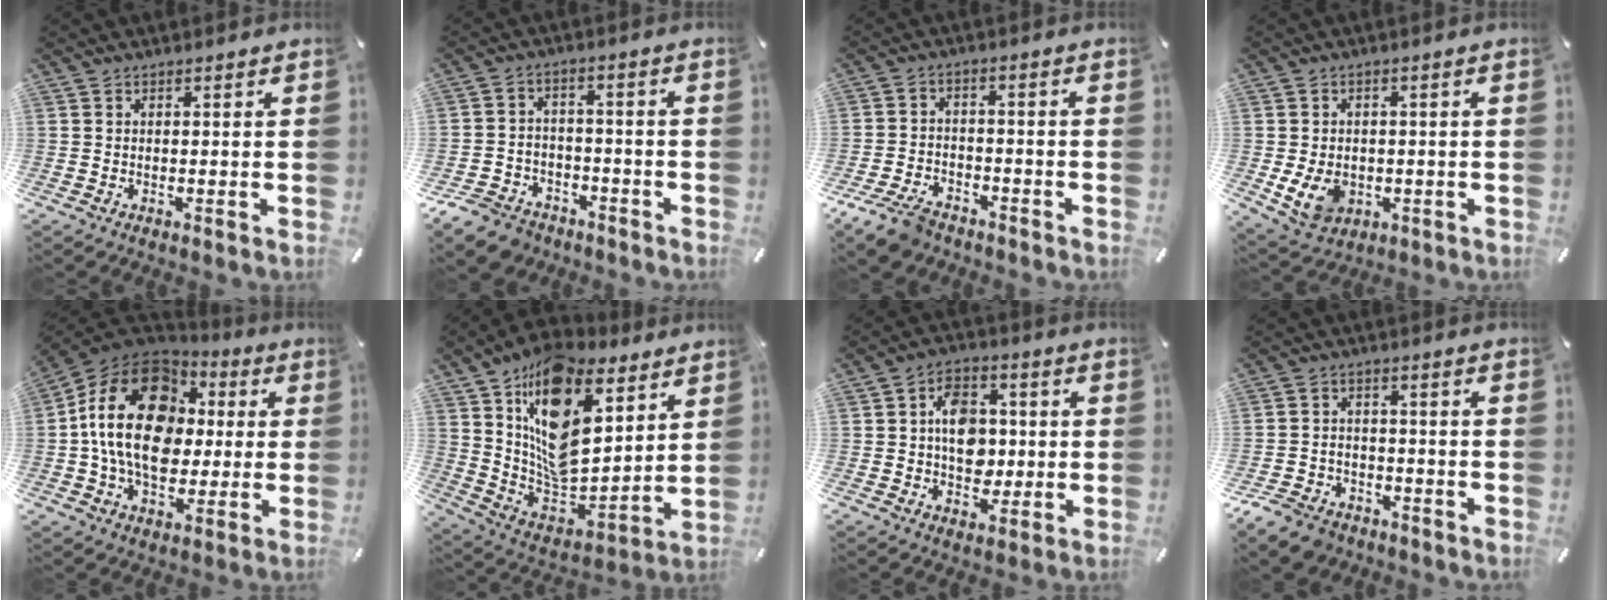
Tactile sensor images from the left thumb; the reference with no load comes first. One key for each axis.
{"total": 8.2, "fx": -6.1, "fy": 5.2, "fz": 2.0, "tx": -0.044, "ty": 0.037, "tz": -0.115}
{"total": 8.1, "fx": -6.0, "fy": 4.1, "fz": 3.5, "tx": -0.075, "ty": 0.027, "tz": -0.114}
{"total": 7.8, "fx": -1.4, "fy": 6.3, "fz": 4.4, "tx": -0.092, "ty": 0.003, "tz": -0.024}
{"total": 21.2, "fx": 1.2, "fy": 15.8, "fz": 14.1, "tx": -0.282, "ty": 0.013, "tz": 0.019}
{"total": 19.1, "fx": 9.1, "fy": 12.0, "fz": 11.8, "tx": -0.210, "ty": -0.066, "tz": 0.161}
{"total": 10.8, "fx": -0.3, "fy": 8.4, "fz": 6.8, "tx": -0.095, "ty": 0.011, "tz": -0.003}
{"total": 7.3, "fx": -5.6, "fy": 4.3, "fz": 2.0, "tx": -0.046, "ty": 0.030, "tz": -0.107}